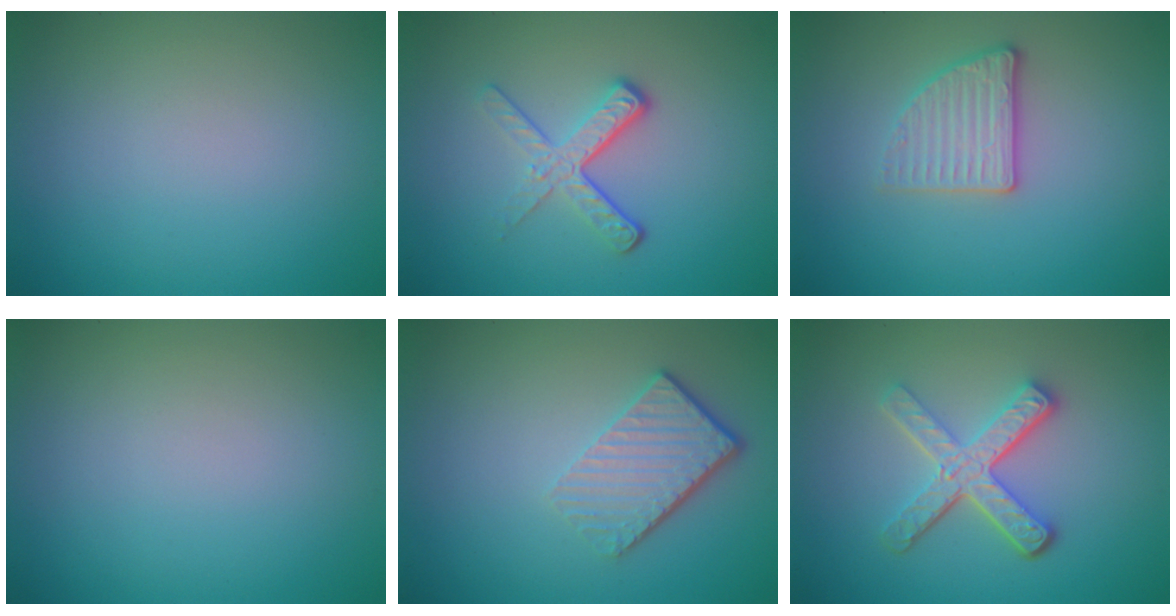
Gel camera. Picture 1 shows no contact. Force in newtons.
{"total": 3.7, "press": 2.3, "slide": 3.0}
{"total": 2.7, "press": 2.6, "slide": 0.8}
{"total": 0.0}
{"total": 4.3, "press": 3.0, "slide": 3.0}
{"total": 4.6, "press": 3.5, "slide": 3.0}